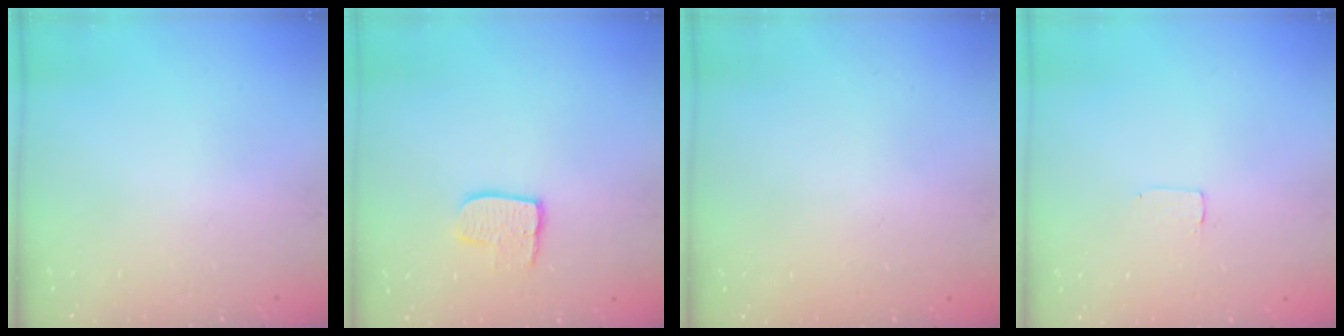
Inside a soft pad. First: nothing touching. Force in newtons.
{"total": 8.0, "press": 8.0, "slide": 0.7}
{"total": 0.0}
{"total": 1.7, "press": 1.7, "slide": 0.1}